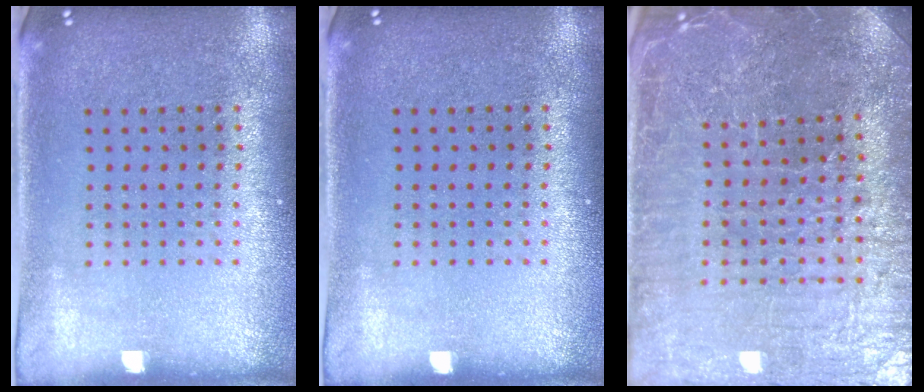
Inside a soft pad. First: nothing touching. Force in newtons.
{"total": 0.0}
{"total": 4.2, "press": 4.1, "slide": 0.9}